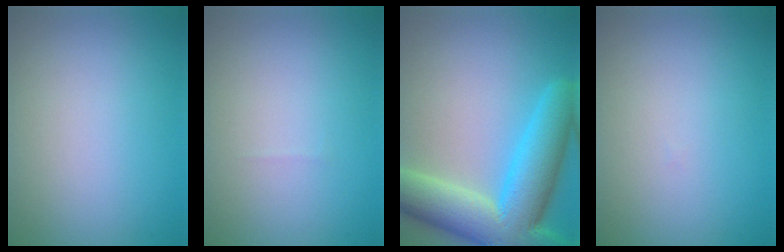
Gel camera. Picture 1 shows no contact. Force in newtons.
{"total": 0.0}
{"total": 11.6, "press": 11.6, "slide": 0.6}
{"total": 0.0}